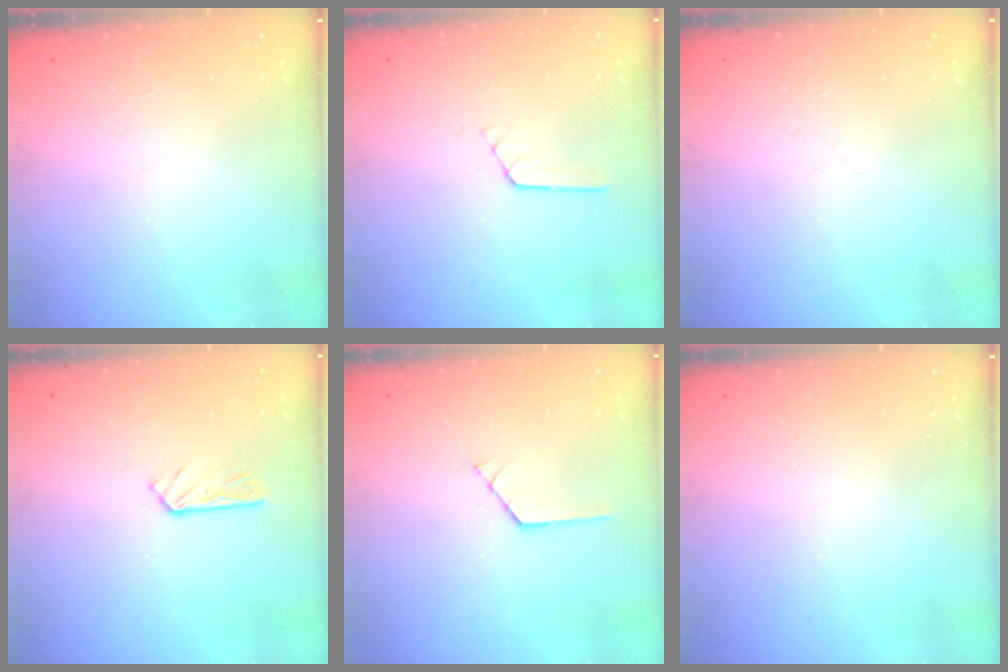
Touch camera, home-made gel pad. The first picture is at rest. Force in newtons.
{"total": 3.5, "press": 3.5, "slide": 0.2}
{"total": 2.6, "press": 2.5, "slide": 0.5}
{"total": 4.0, "press": 4.0, "slide": 0.2}
{"total": 1.0, "press": 1.0, "slide": 0.1}
{"total": 0.0}